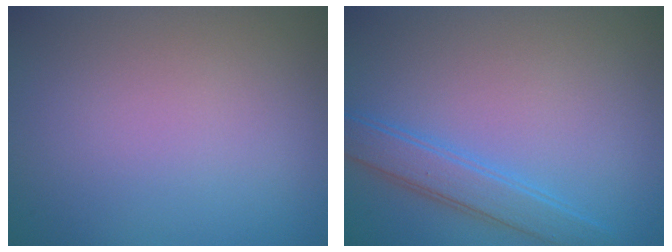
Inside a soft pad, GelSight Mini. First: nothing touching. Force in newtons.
{"total": 3.0, "press": 3.0, "slide": 0.0}